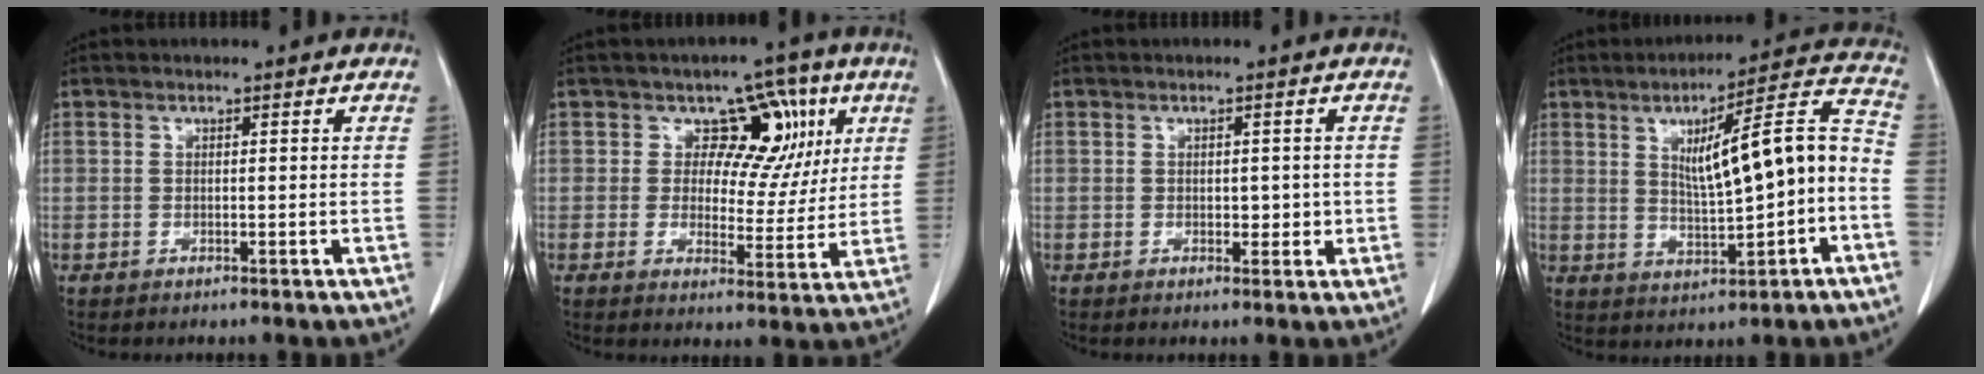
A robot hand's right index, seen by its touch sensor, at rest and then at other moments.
{"total": 8.3, "force": [3.5, 6.3, 4.1], "torque": [-0.021, 0.017, 0.048]}
{"total": 2.4, "force": [-0.2, 1.4, 1.9], "torque": [-0.021, 0.000, 0.002]}
{"total": 13.2, "force": [-0.4, 1.9, 13.0], "torque": [-0.186, 0.030, 0.001]}